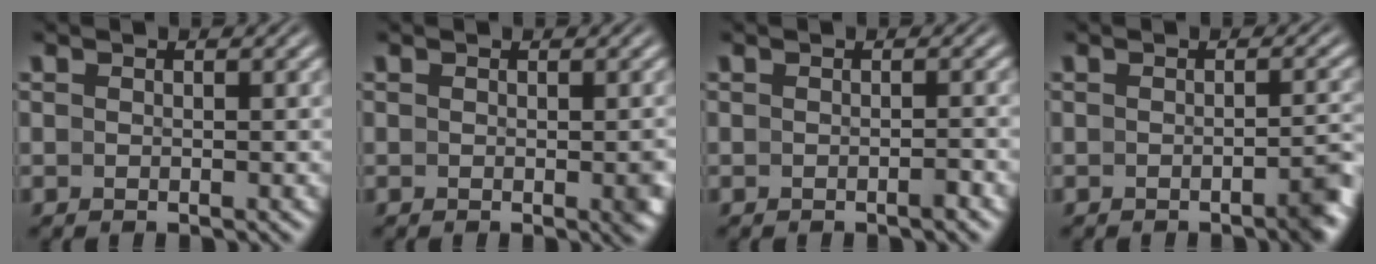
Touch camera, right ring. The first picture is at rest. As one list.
[{"total": 0.9, "force": [-0.2, 0.2, 0.9], "torque": [-0.006, -0.004, -0.002]}, {"total": 0.7, "force": [-0.6, -0.1, 0.3], "torque": [-0.004, 0.004, -0.012]}, {"total": 2.2, "force": [-1.5, 0.2, 1.7], "torque": [-0.018, 0.003, -0.027]}]